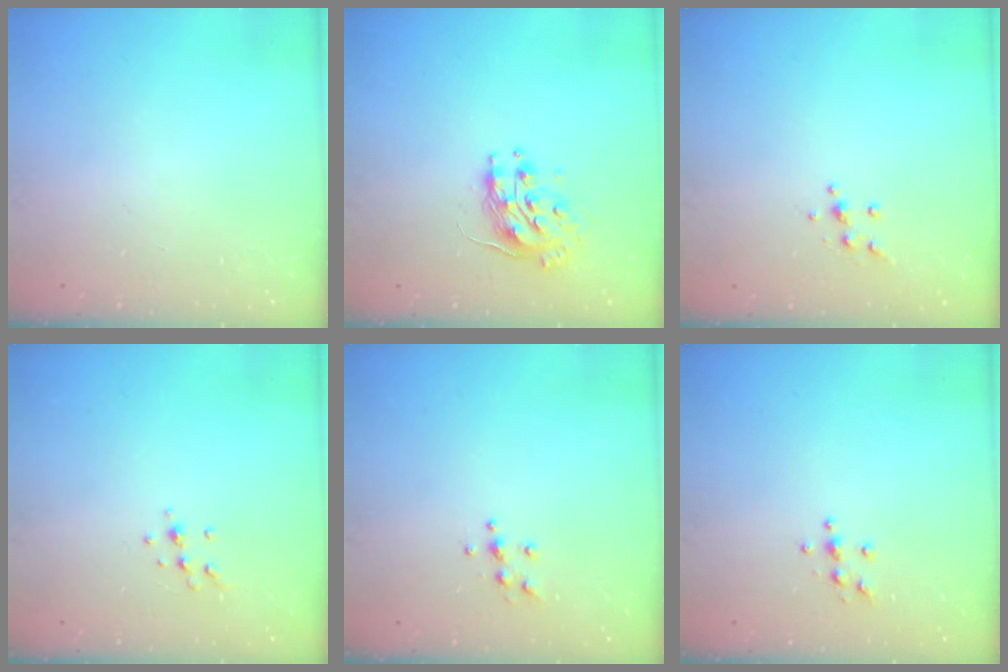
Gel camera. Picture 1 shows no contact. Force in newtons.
{"total": 9.7, "press": 9.7, "slide": 0.8}
{"total": 4.3, "press": 4.2, "slide": 1.1}
{"total": 5.1, "press": 4.9, "slide": 1.1}
{"total": 4.3, "press": 4.3, "slide": 0.6}
{"total": 3.6, "press": 3.6, "slide": 0.4}